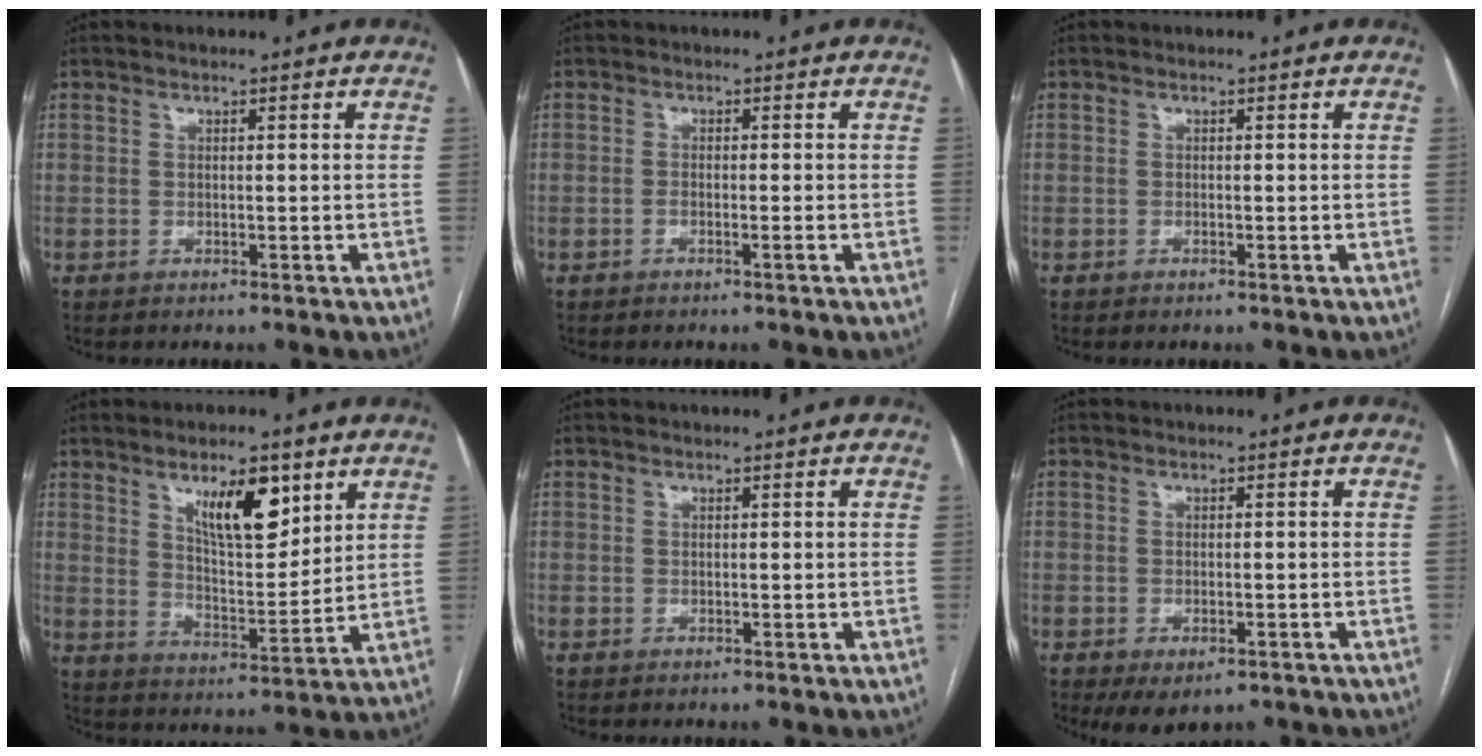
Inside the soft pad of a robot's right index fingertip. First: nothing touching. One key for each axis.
{"total": 1.2, "fx": -0.6, "fy": 0.0, "fz": 1.0, "tx": -0.017, "ty": 0.000, "tz": -0.011}
{"total": 0.0}
{"total": 10.2, "fx": 5.6, "fy": 3.1, "fz": 7.9, "tx": -0.133, "ty": -0.005, "tz": 0.102}
{"total": 0.0}
{"total": 4.7, "fx": -3.0, "fy": 2.2, "fz": 2.9, "tx": -0.041, "ty": -0.006, "tz": -0.035}